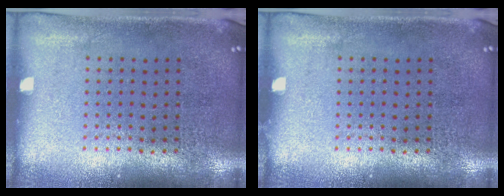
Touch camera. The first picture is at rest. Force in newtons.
{"total": 0.0}